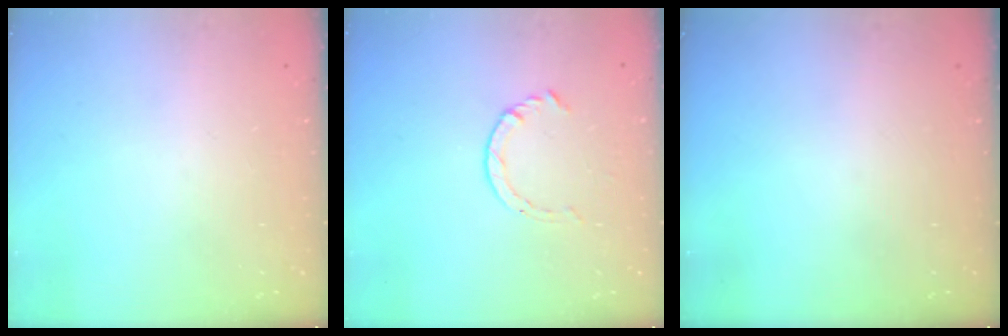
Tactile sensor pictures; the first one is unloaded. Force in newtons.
{"total": 3.4, "press": 3.4, "slide": 0.5}
{"total": 0.0}